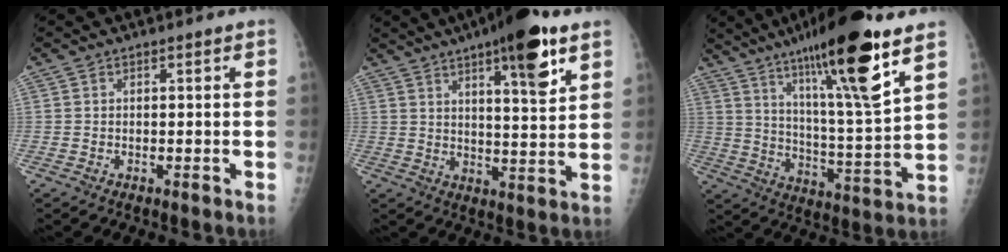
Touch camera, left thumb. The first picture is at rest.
{"total": 13.9, "force": [7.8, 3.1, 11.0], "torque": [-0.144, -0.035, 0.112]}
{"total": 20.8, "force": [12.4, 2.3, 16.5], "torque": [-0.255, -0.056, 0.205]}